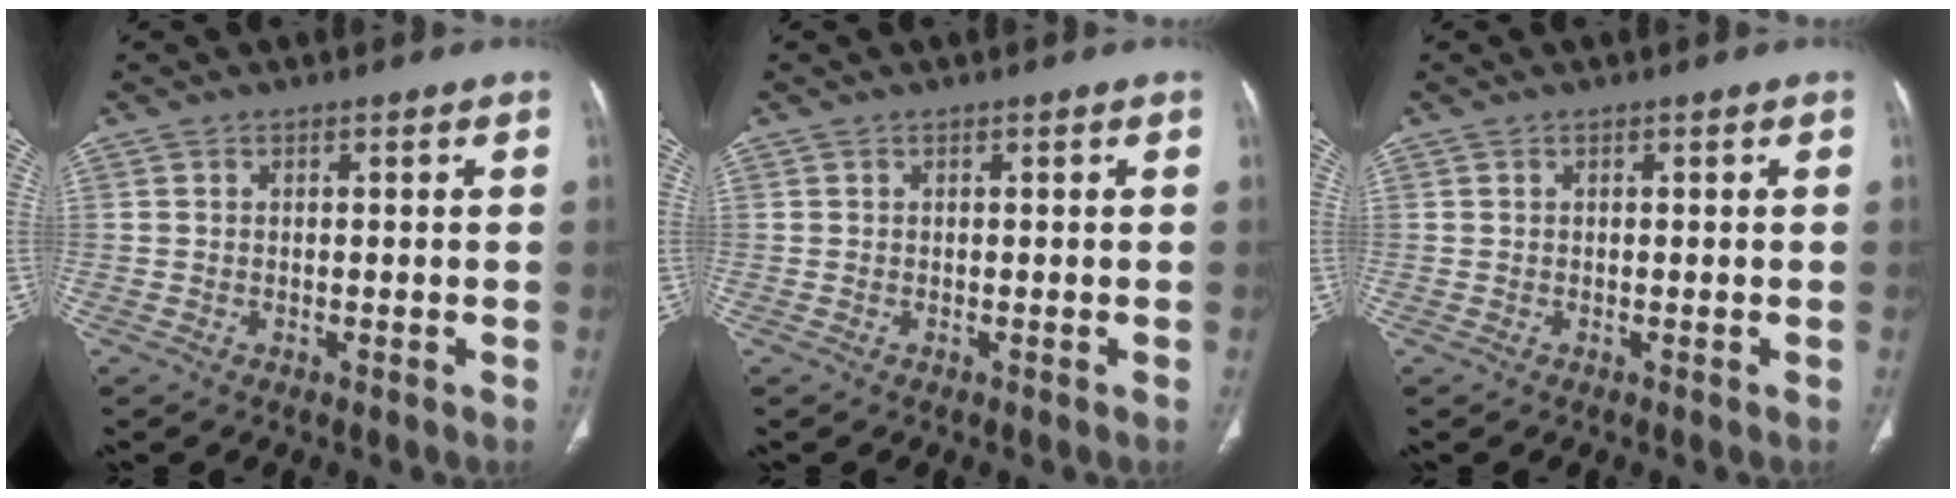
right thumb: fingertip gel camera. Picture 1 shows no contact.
{"total": 0.0}
{"total": 0.0}